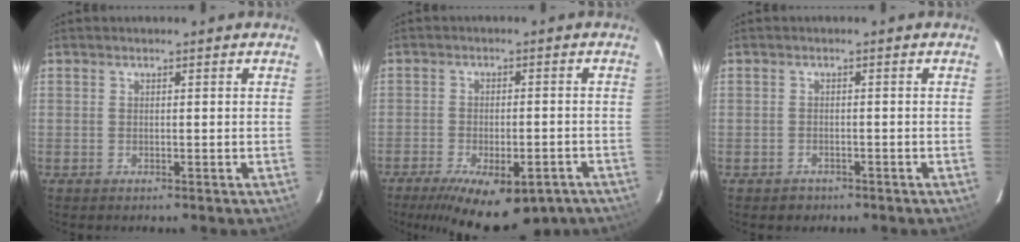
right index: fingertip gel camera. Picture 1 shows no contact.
{"total": 16.9, "force": [-11.6, 6.7, 10.2], "torque": [-0.197, -0.027, -0.158]}
{"total": 2.1, "force": [-1.4, 1.5, 0.2], "torque": [-0.007, 0.003, -0.016]}